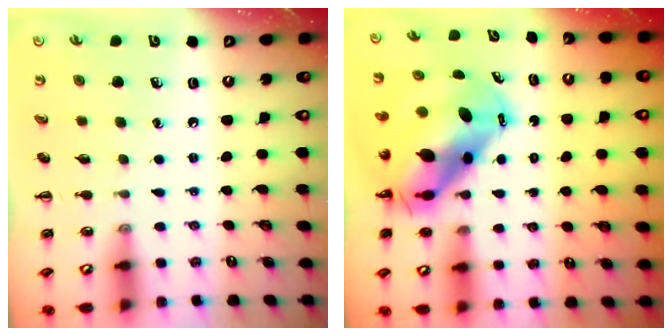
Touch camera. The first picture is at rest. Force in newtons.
{"total": 11.1, "press": 10.7, "slide": 3.1}